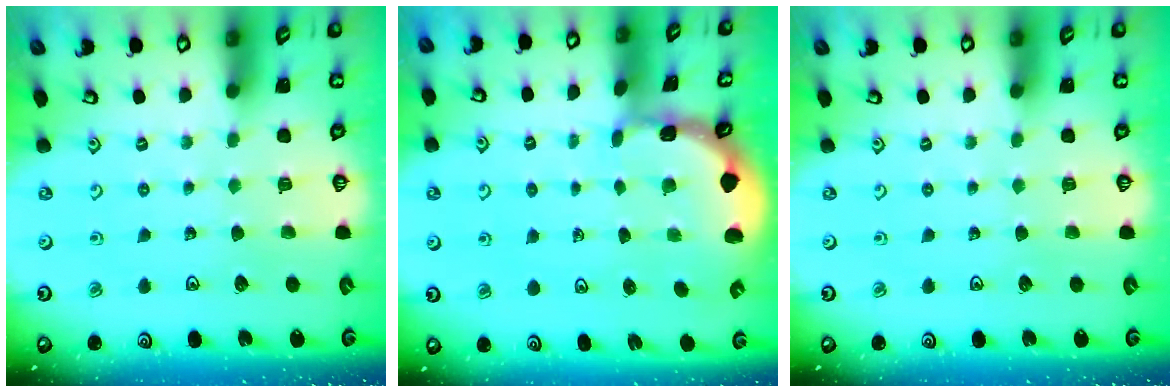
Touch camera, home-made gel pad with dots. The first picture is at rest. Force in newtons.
{"total": 1.0, "press": 1.0, "slide": 0.0}
{"total": 0.0}